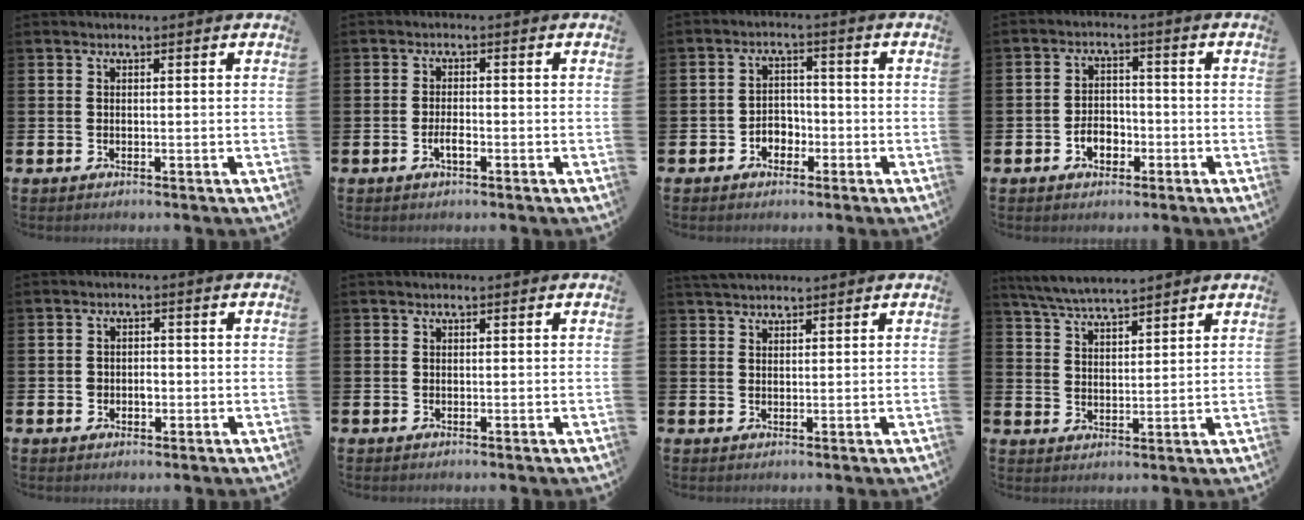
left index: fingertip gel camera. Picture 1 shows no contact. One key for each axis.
{"total": 1.9, "fx": -0.7, "fy": 0.7, "fz": 1.6, "tx": -0.029, "ty": 0.000, "tz": -0.014}
{"total": 2.9, "fx": -1.6, "fy": 2.2, "fz": 0.9, "tx": -0.021, "ty": 0.005, "tz": -0.039}
{"total": 3.5, "fx": -1.5, "fy": 2.4, "fz": 1.9, "tx": -0.020, "ty": -0.003, "tz": -0.036}
{"total": 1.9, "fx": -0.4, "fy": 1.5, "fz": 1.0, "tx": -0.010, "ty": 0.002, "tz": -0.013}
{"total": 0.0}
{"total": 2.5, "fx": 2.4, "fy": 0.7, "fz": 0.5, "tx": -0.004, "ty": -0.007, "tz": 0.042}
{"total": 5.5, "fx": 5.4, "fy": 0.4, "fz": 1.2, "tx": -0.045, "ty": -0.021, "tz": 0.098}